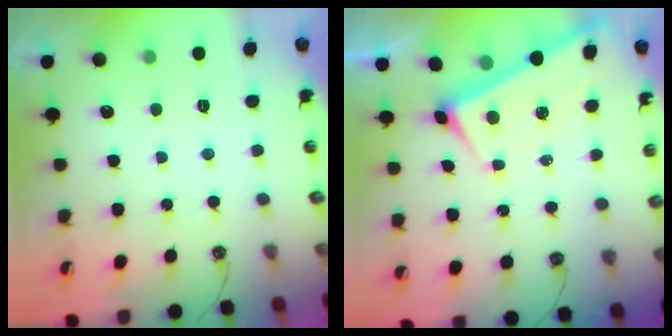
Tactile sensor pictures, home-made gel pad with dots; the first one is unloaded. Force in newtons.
{"total": 1.2, "press": 1.2, "slide": 0.2}